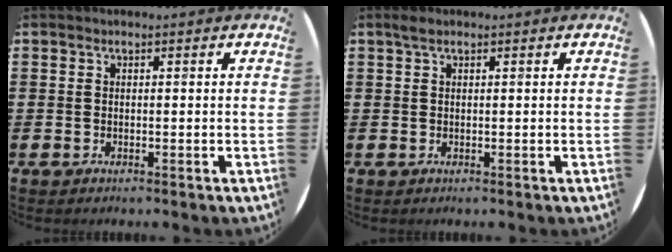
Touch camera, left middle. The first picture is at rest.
{"total": 0.9, "force": [0.6, 0.3, 0.6], "torque": [-0.012, 0.004, 0.009]}